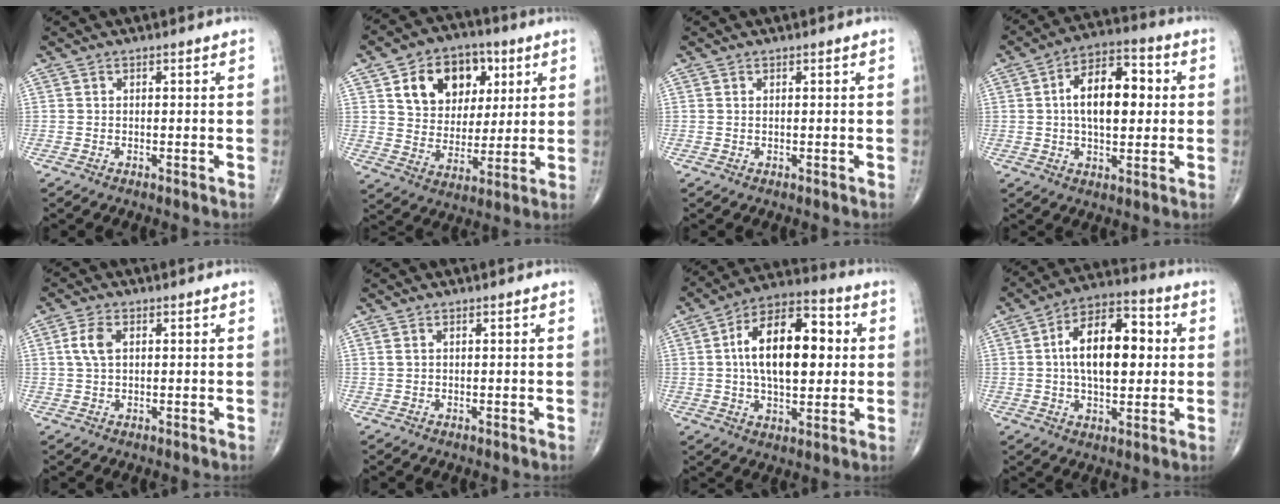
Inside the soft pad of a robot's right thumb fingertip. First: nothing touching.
{"total": 15.8, "force": [6.0, 11.6, 8.8], "torque": [-0.096, -0.011, 0.102]}
{"total": 0.0}
{"total": 13.6, "force": [1.4, 7.5, 11.2], "torque": [-0.155, 0.021, 0.015]}
{"total": 4.3, "force": [1.1, 2.5, 3.4], "torque": [-0.079, 0.005, 0.020]}
{"total": 0.8, "force": [0.5, 0.3, 0.6], "torque": [-0.015, 0.010, 0.014]}
{"total": 19.3, "force": [2.6, 10.0, 16.3], "torque": [-0.243, 0.019, 0.036]}
{"total": 16.5, "force": [2.0, 8.8, 13.9], "torque": [-0.205, 0.018, 0.027]}